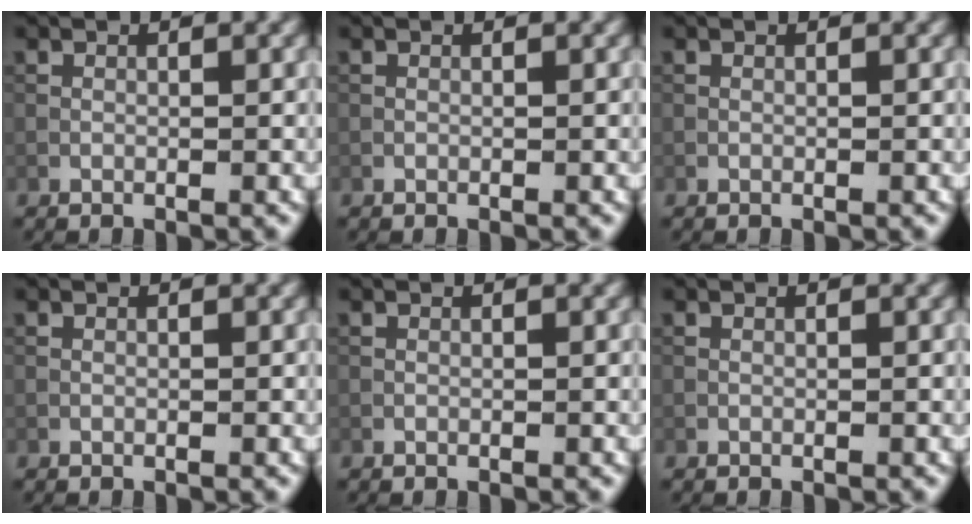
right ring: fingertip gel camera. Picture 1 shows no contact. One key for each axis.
{"total": 0.0}
{"total": 0.0}
{"total": 0.0}
{"total": 0.0}
{"total": 0.0}